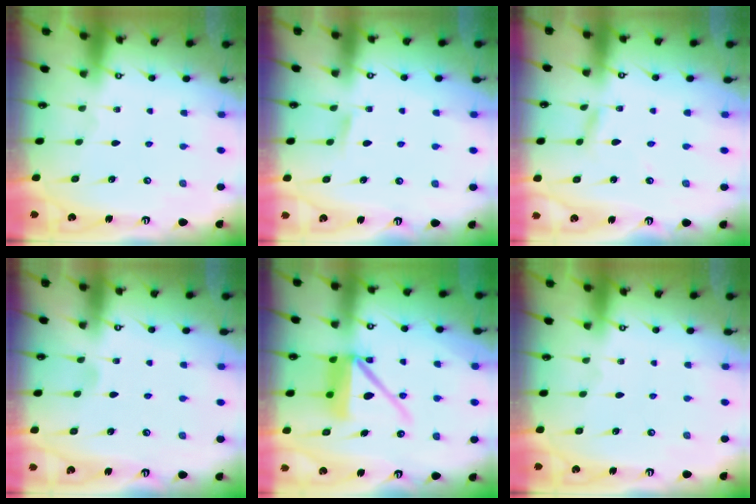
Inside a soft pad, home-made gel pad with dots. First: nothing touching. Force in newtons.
{"total": 4.6, "press": 4.5, "slide": 0.5}
{"total": 2.3, "press": 2.3, "slide": 0.1}
{"total": 3.0, "press": 3.0, "slide": 0.4}
{"total": 12.8, "press": 12.7, "slide": 1.6}
{"total": 0.0}